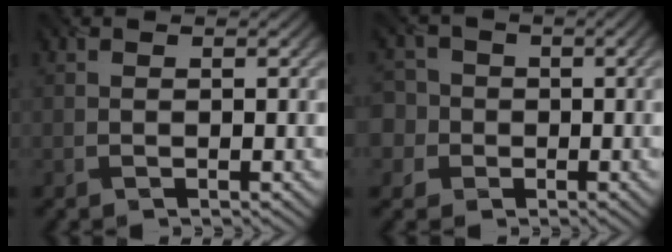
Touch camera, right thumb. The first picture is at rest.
{"total": 5.4, "force": [-0.8, 5.3, 1.0], "torque": [-0.040, 0.011, -0.043]}